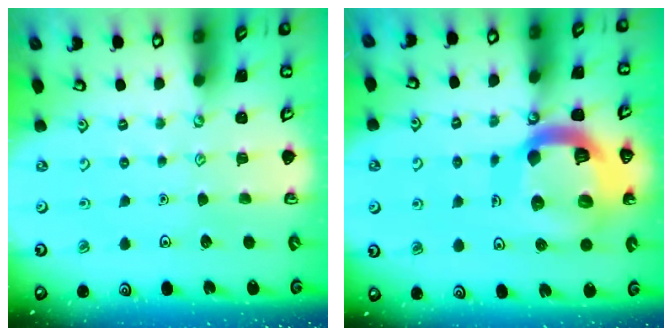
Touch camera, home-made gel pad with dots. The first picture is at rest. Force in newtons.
{"total": 20.6, "press": 20.4, "slide": 2.4}